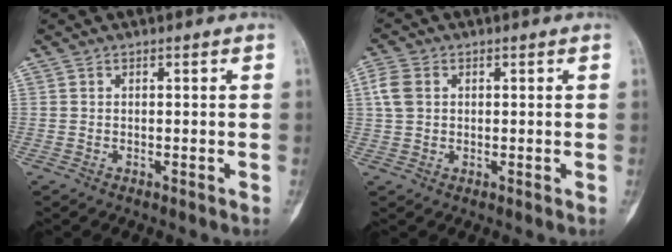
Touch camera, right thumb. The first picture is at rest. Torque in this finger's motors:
{"motor_torque": [0.15, 0.19, 0.05, -0.08, -0.04]}